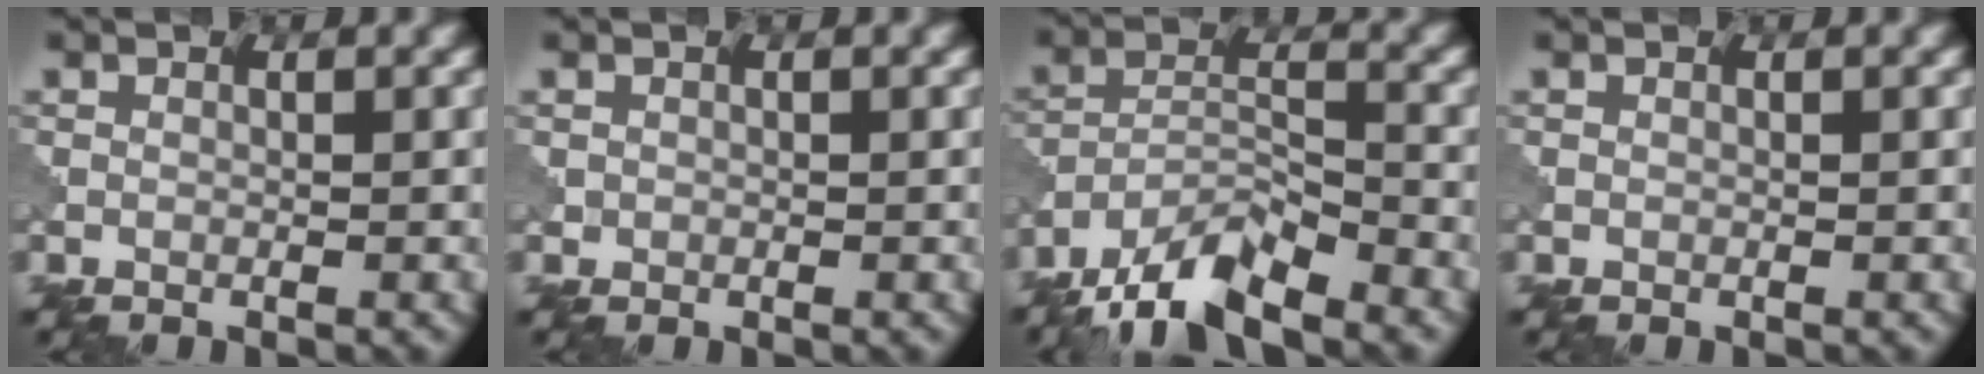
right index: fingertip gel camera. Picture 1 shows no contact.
{"total": 0.5, "force": [0.1, 0.5, -0.1], "torque": [0.004, 0.001, 0.001]}
{"total": 7.5, "force": [-6.2, 1.8, 3.9], "torque": [-0.068, -0.001, -0.118]}
{"total": 0.0}